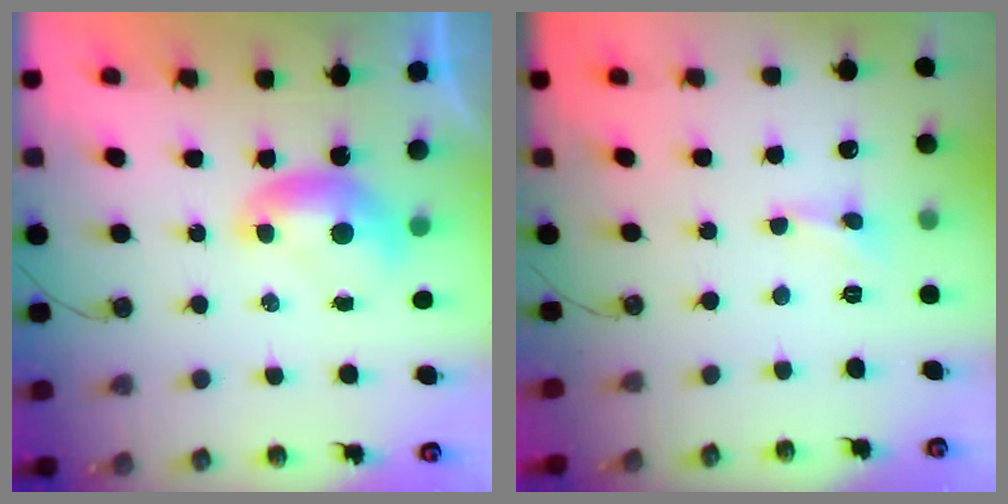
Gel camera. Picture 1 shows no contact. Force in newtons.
{"total": 0.9, "press": 0.8, "slide": 0.4}